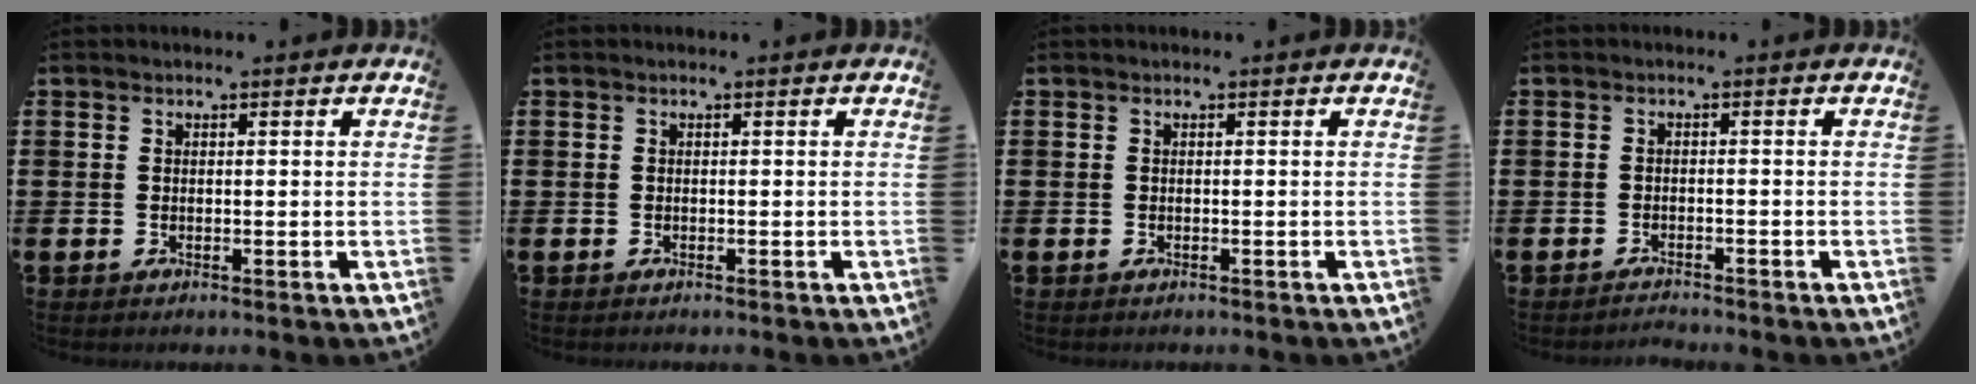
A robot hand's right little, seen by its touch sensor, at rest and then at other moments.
{"total": 0.0}
{"total": 0.0}
{"total": 1.2, "force": [-1.2, -0.1, -0.1], "torque": [-0.001, 0.003, -0.025]}